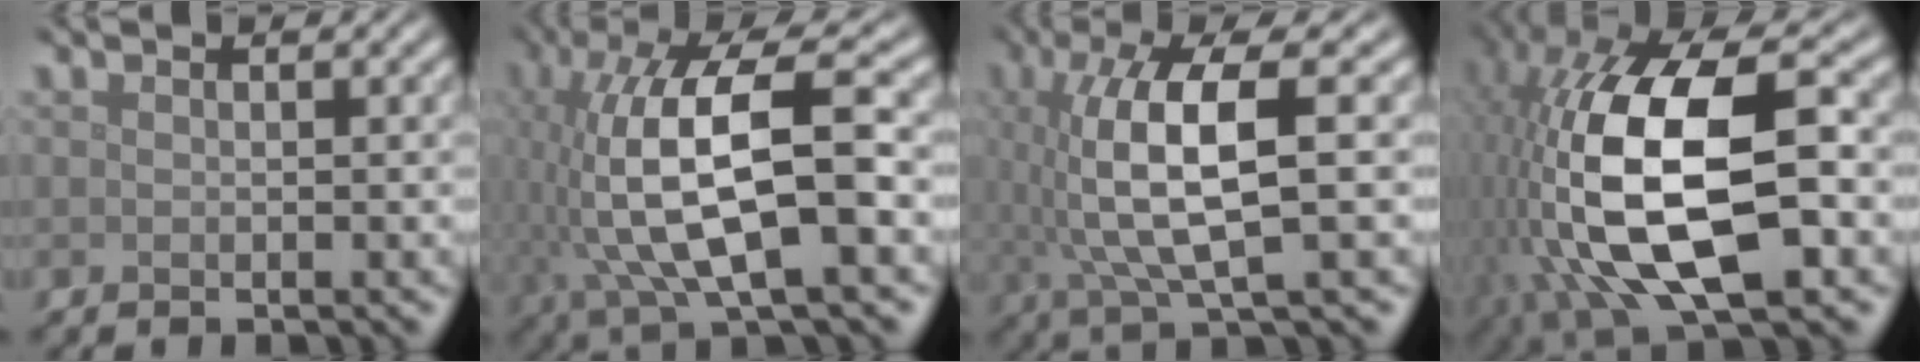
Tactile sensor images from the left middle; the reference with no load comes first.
{"total": 12.1, "force": [-1.3, 4.1, 11.4], "torque": [-0.227, 0.009, -0.027]}
{"total": 8.2, "force": [0.5, 2.3, 7.8], "torque": [-0.159, 0.005, 0.014]}
{"total": 16.6, "force": [-0.9, 8.7, 14.1], "torque": [-0.294, -0.014, -0.012]}